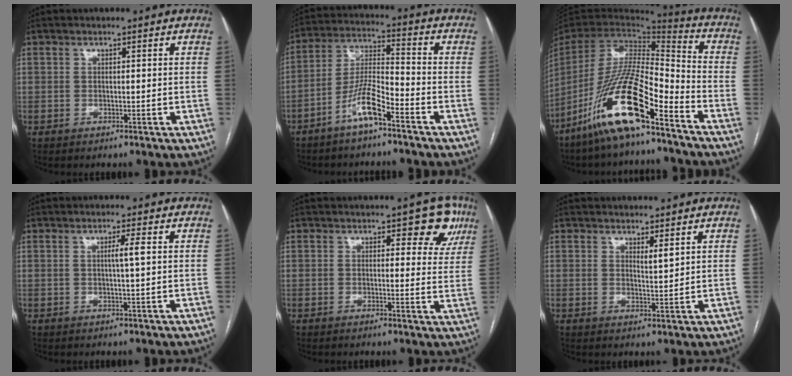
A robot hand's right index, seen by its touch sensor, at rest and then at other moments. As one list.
[{"total": 8.1, "force": [-5.1, 1.1, 6.2], "torque": [-0.133, 0.003, -0.102]}, {"total": 18.0, "force": [-11.7, 2.7, 13.5], "torque": [-0.288, -0.027, -0.221]}, {"total": 2.2, "force": [0.2, -0.5, 2.1], "torque": [-0.037, 0.000, 0.003]}, {"total": 5.7, "force": [3.0, 2.8, 3.9], "torque": [-0.023, 0.000, 0.020]}, {"total": 1.7, "force": [1.1, 0.0, 1.2], "torque": [-0.023, -0.009, 0.021]}]